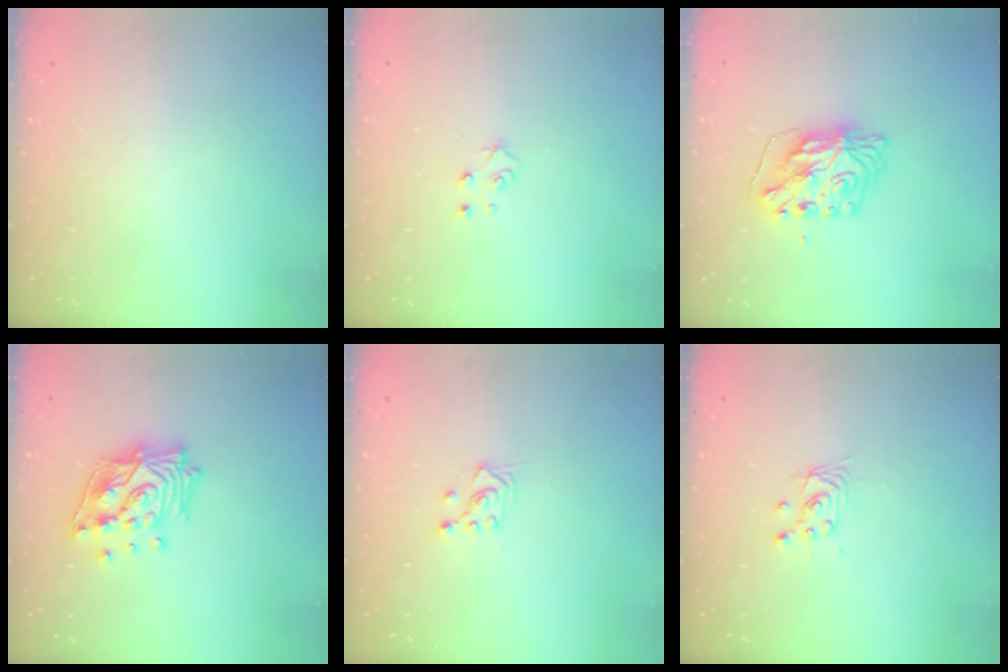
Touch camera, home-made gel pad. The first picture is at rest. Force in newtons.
{"total": 4.5, "press": 4.4, "slide": 0.4}
{"total": 8.8, "press": 8.8, "slide": 0.8}
{"total": 18.9, "press": 18.7, "slide": 2.6}
{"total": 3.4, "press": 3.3, "slide": 0.9}
{"total": 2.9, "press": 2.9, "slide": 0.2}